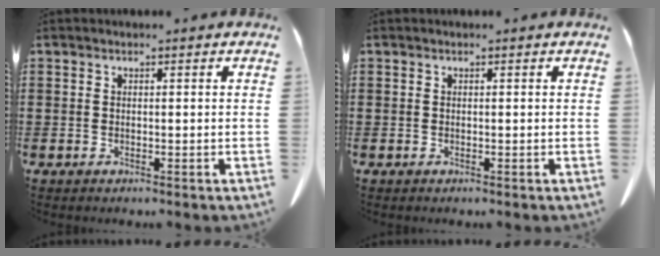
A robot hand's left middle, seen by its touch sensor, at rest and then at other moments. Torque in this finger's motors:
{"motor_torque": [-0.28, -0.08, -0.01, 0.00]}